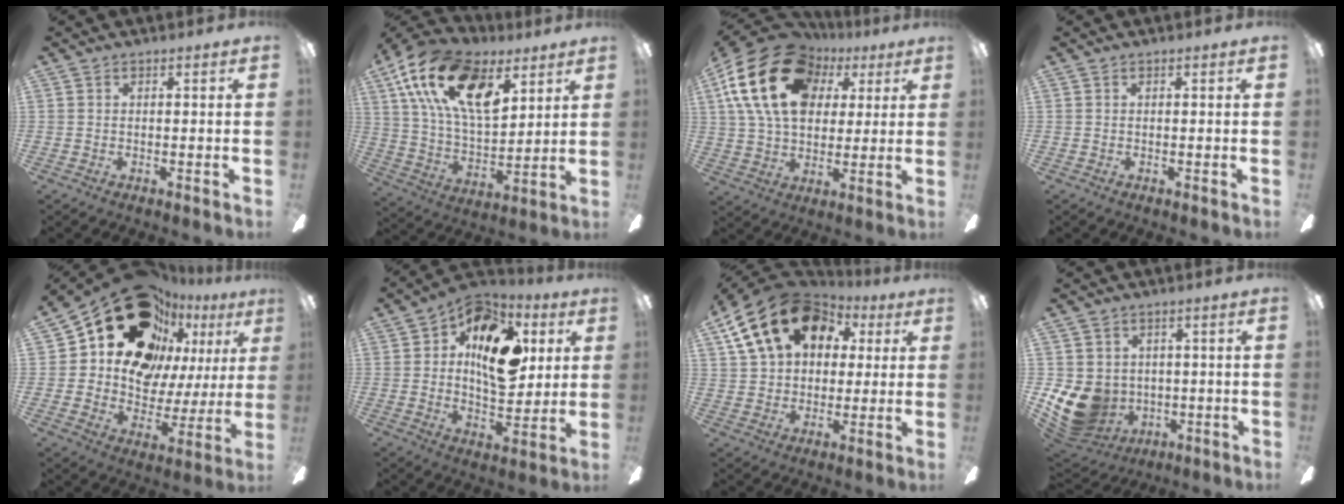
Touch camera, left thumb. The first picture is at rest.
{"total": 22.9, "force": [11.5, 11.8, 15.8], "torque": [-0.311, -0.038, 0.204]}
{"total": 23.4, "force": [8.8, 16.0, 14.6], "torque": [-0.293, -0.018, 0.151]}
{"total": 0.0}
{"total": 22.9, "force": [14.2, 14.9, 10.2], "torque": [-0.151, -0.091, 0.269]}
{"total": 18.0, "force": [5.5, 10.5, 13.5], "torque": [-0.186, -0.008, 0.096]}
{"total": 20.1, "force": [8.7, 14.5, 10.8], "torque": [-0.202, -0.022, 0.158]}
{"total": 12.0, "force": [-1.9, 10.5, 5.6], "torque": [-0.147, -0.004, -0.028]}